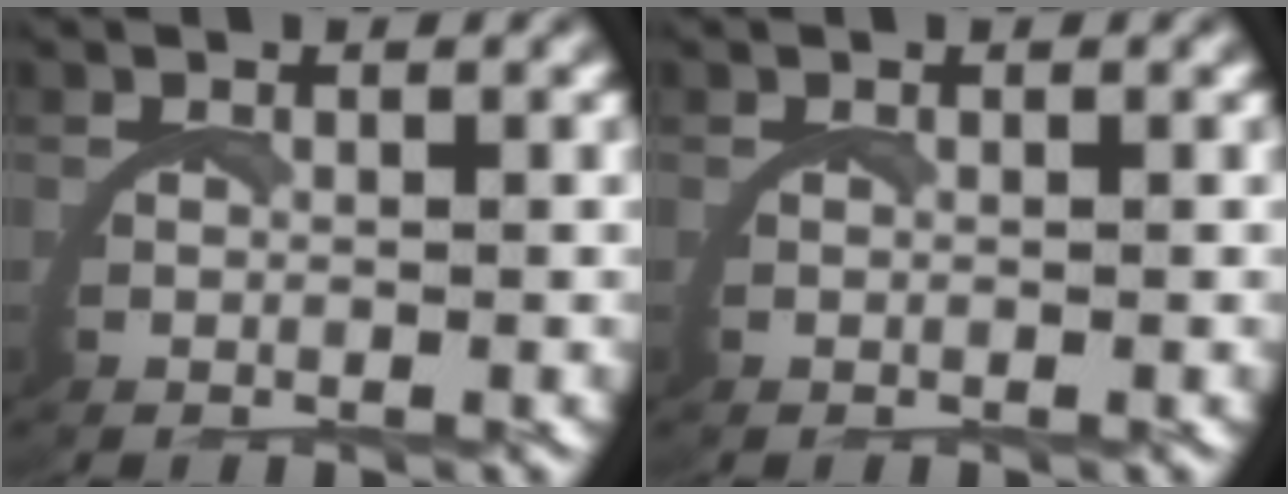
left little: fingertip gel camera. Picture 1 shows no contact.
{"total": 0.0}